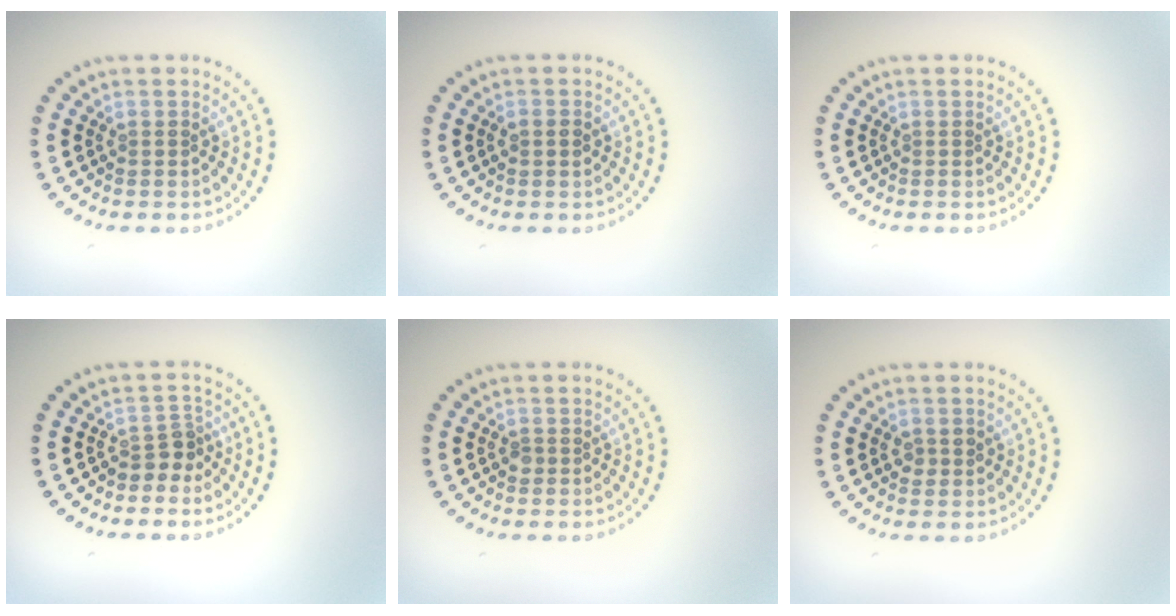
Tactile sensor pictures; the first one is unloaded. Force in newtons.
{"total": 1.3, "press": 1.3, "slide": 0.1}
{"total": 0.0}
{"total": 2.2, "press": 1.7, "slide": 1.4}
{"total": 0.6, "press": 0.4, "slide": 0.4}
{"total": 1.5, "press": 1.5, "slide": 0.2}